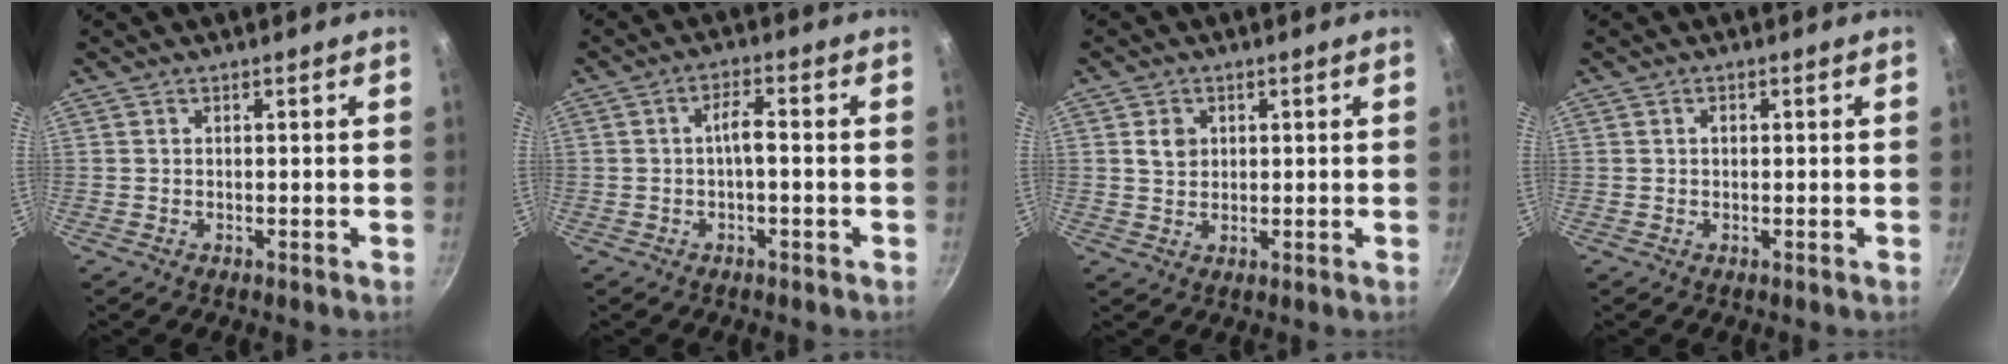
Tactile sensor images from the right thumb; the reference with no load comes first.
{"total": 3.4, "force": [-0.6, 1.0, 3.2], "torque": [-0.062, 0.017, -0.013]}
{"total": 3.2, "force": [0.9, 2.6, 1.6], "torque": [-0.017, 0.000, 0.017]}
{"total": 0.9, "force": [0.2, 0.7, 0.5], "torque": [-0.006, 0.004, 0.002]}